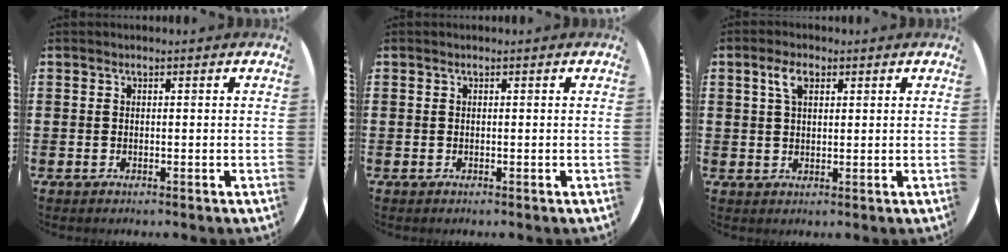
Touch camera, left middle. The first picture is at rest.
{"total": 0.0}
{"total": 3.3, "force": [1.8, 1.6, 2.2], "torque": [-0.043, 0.005, 0.031]}